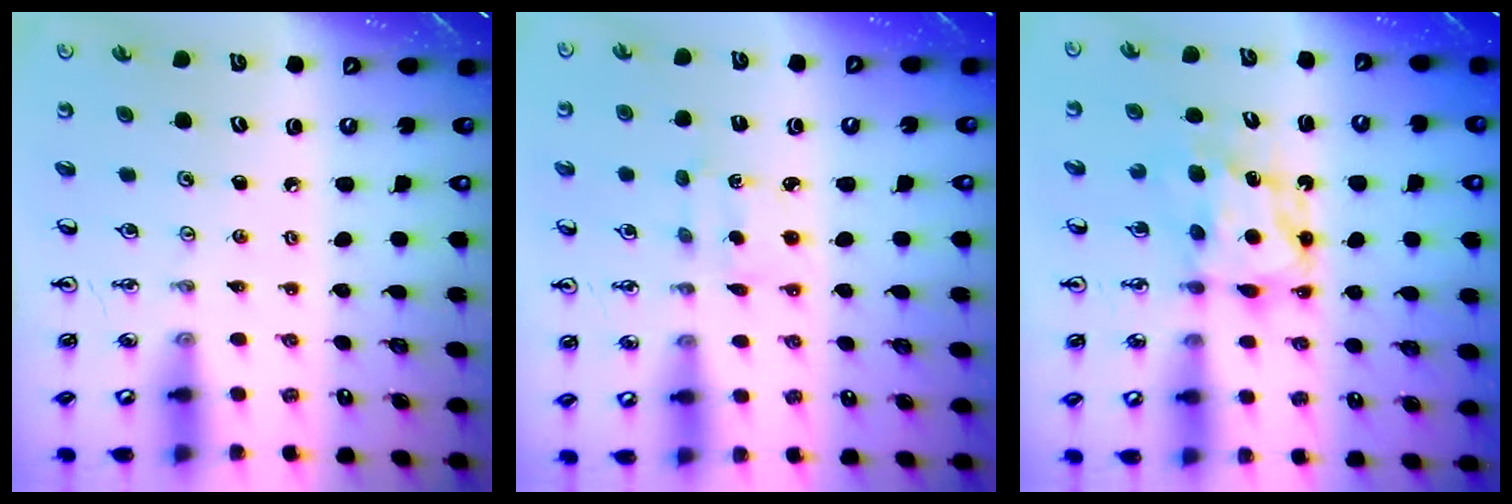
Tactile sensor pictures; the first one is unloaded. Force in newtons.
{"total": 1.8, "press": 1.6, "slide": 0.7}
{"total": 7.1, "press": 7.0, "slide": 0.7}